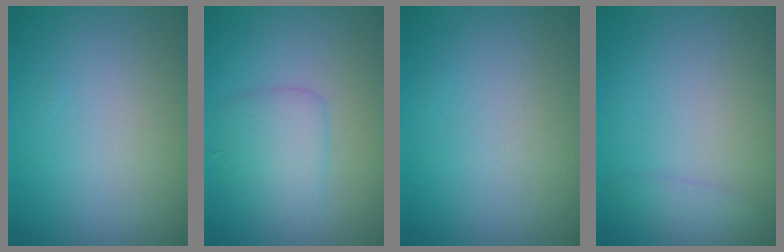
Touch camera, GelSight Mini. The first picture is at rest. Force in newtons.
{"total": 2.7, "press": 2.7, "slide": 0.1}
{"total": 0.0}
{"total": 1.3, "press": 1.3, "slide": 0.0}